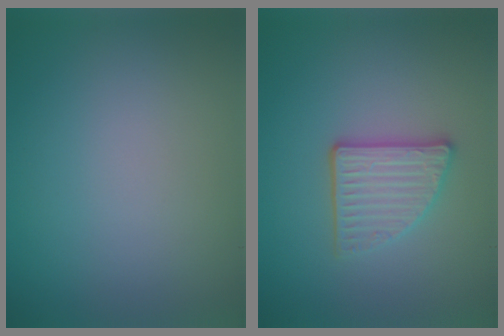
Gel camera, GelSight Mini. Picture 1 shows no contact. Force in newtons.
{"total": 3.6, "press": 3.0, "slide": 1.9}